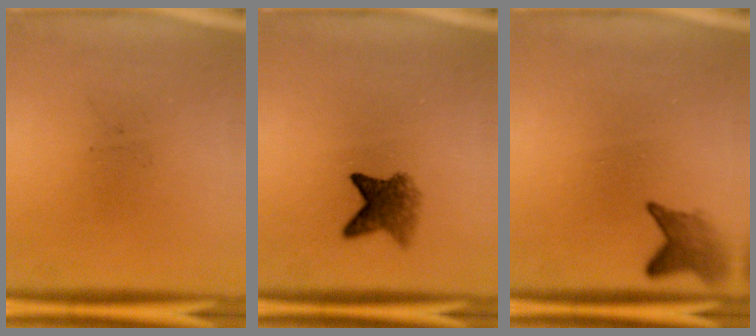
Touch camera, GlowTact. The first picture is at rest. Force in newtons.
{"total": 4.4}
{"total": 2.9}